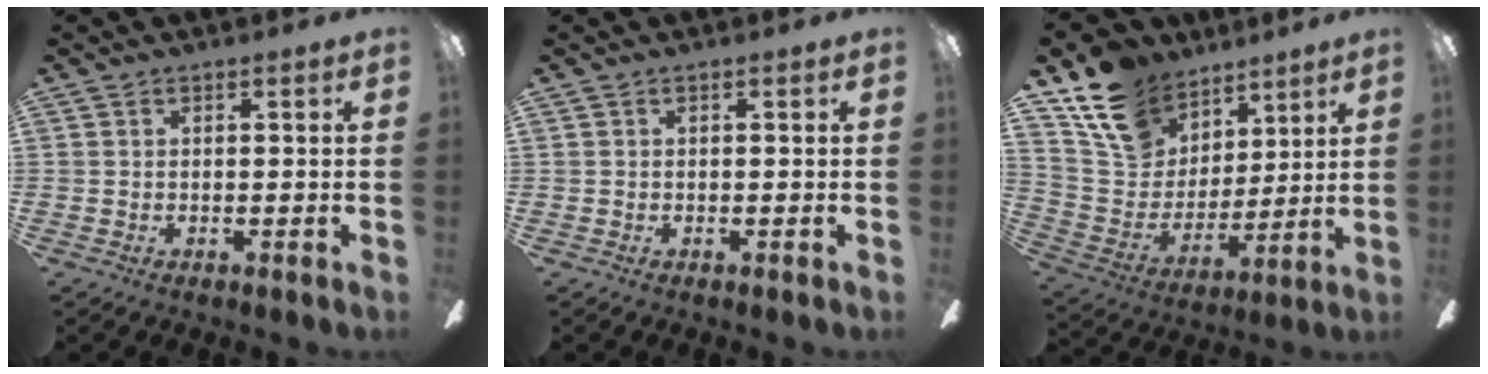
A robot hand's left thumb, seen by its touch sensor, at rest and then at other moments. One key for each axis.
{"total": 0.0}
{"total": 17.3, "fx": 11.6, "fy": 11.6, "fz": 5.4, "tx": -0.115, "ty": -0.066, "tz": 0.225}